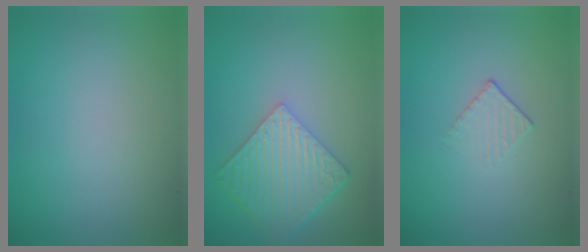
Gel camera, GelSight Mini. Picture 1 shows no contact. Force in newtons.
{"total": 6.1, "press": 4.5, "slide": 4.1}
{"total": 1.2, "press": 0.5, "slide": 1.1}